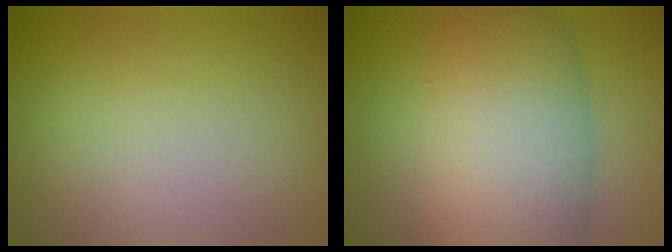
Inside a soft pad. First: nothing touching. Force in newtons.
{"total": 9.1, "press": 9.1, "slide": 0.5}